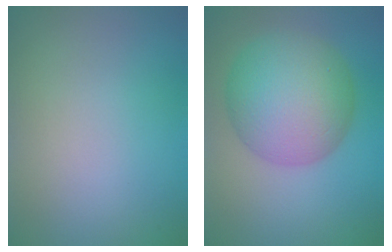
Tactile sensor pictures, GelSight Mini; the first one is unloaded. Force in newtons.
{"total": 10.0, "press": 10.0, "slide": 0.2}